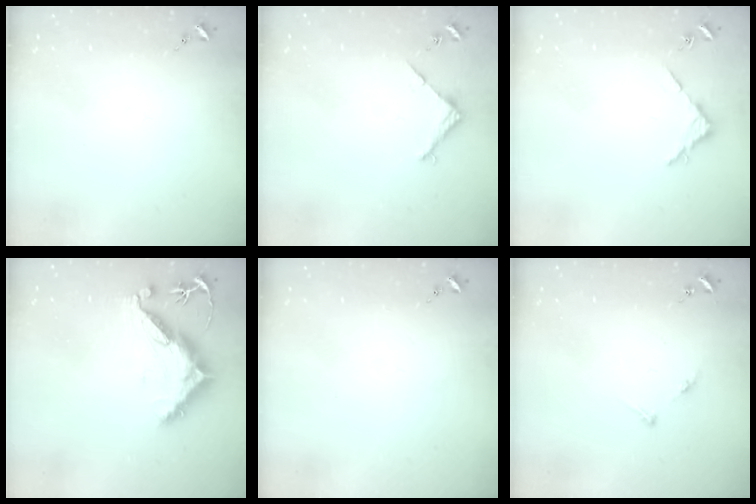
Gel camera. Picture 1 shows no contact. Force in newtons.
{"total": 2.9, "press": 2.8, "slide": 0.2}
{"total": 2.7, "press": 2.7, "slide": 0.3}
{"total": 11.7, "press": 11.7, "slide": 0.9}
{"total": 0.0}
{"total": 4.0, "press": 3.9, "slide": 0.5}